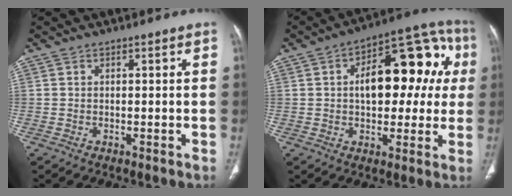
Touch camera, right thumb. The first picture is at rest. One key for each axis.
{"total": 19.7, "fx": 3.0, "fy": 10.6, "fz": 16.2, "tx": -0.177, "ty": 0.040, "tz": 0.036}